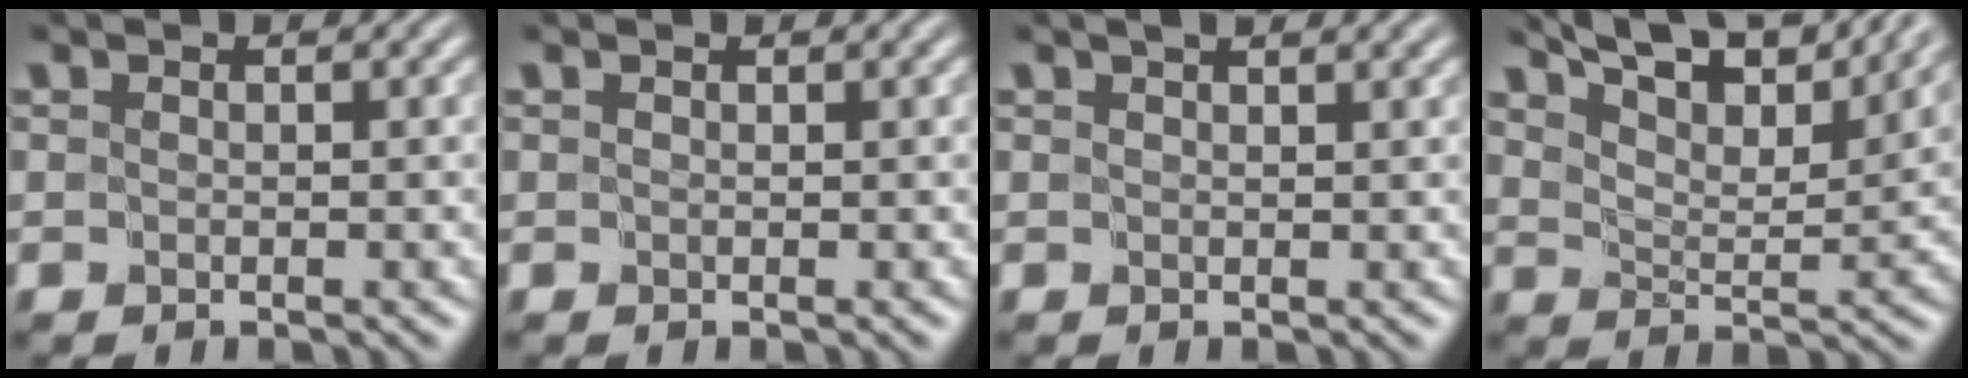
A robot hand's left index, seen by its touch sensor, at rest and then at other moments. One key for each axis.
{"total": 0.0}
{"total": 1.5, "fx": 1.3, "fy": 0.0, "fz": 0.7, "tx": -0.007, "ty": -0.001, "tz": 0.013}
{"total": 11.6, "fx": 10.2, "fy": 2.2, "fz": 5.1, "tx": -0.080, "ty": 0.007, "tz": 0.134}